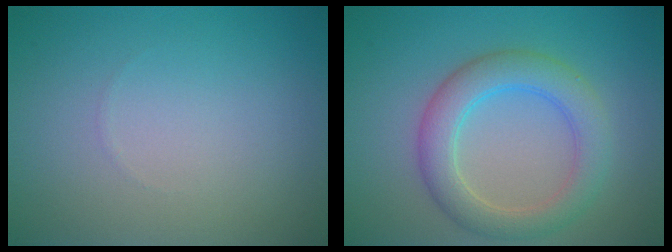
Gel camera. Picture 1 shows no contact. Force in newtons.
{"total": 4.7, "press": 4.7, "slide": 0.2}